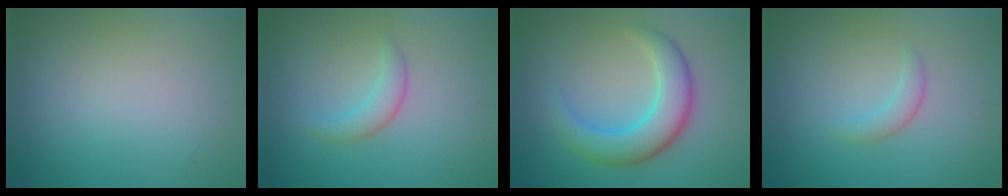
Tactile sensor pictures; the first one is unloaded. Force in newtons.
{"total": 1.8, "press": 1.8, "slide": 0.1}
{"total": 5.5, "press": 5.5, "slide": 0.1}
{"total": 1.4, "press": 1.4, "slide": 0.2}